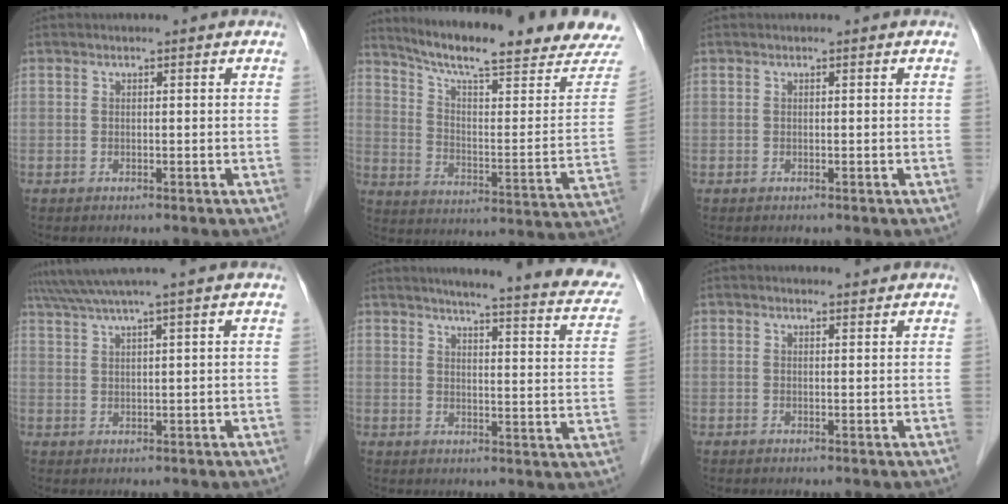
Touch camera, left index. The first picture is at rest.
{"total": 23.3, "force": [20.7, 1.3, 10.6], "torque": [-0.162, -0.060, 0.281]}
{"total": 0.0}
{"total": 6.5, "force": [5.4, -2.0, 3.0], "torque": [-0.050, 0.022, 0.088]}
{"total": 20.3, "force": [17.4, 1.9, 10.3], "torque": [-0.121, -0.035, 0.192]}
{"total": 1.2, "force": [1.1, 0.3, 0.1], "torque": [-0.009, -0.002, 0.015]}